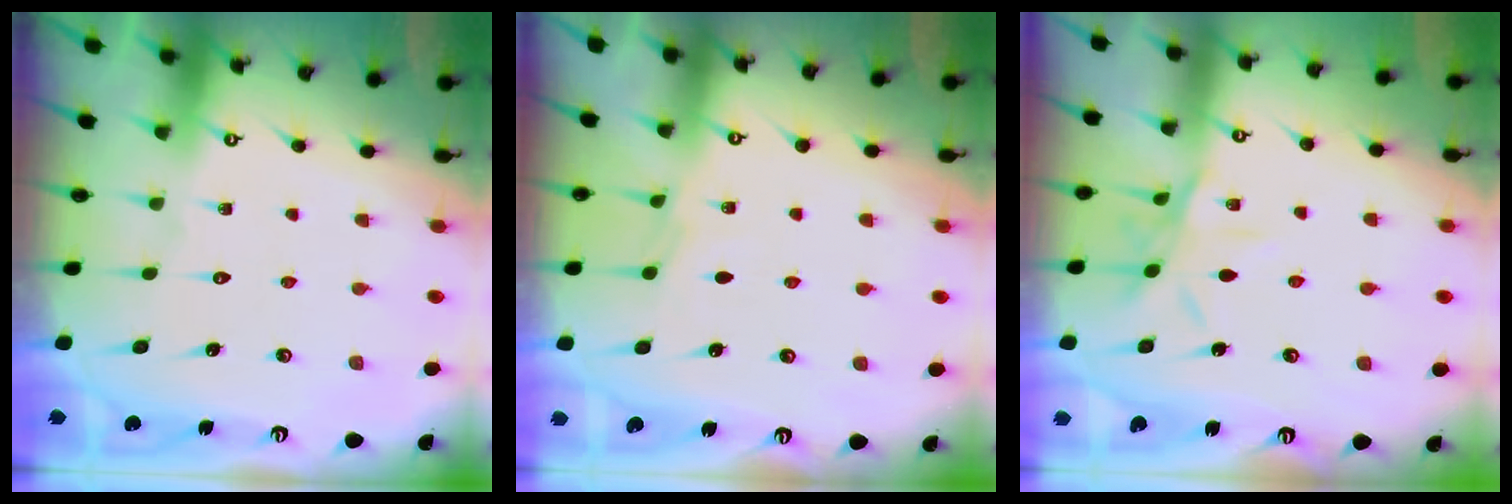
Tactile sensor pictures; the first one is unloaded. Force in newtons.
{"total": 4.8, "press": 4.7, "slide": 0.5}
{"total": 9.0, "press": 9.0, "slide": 0.6}